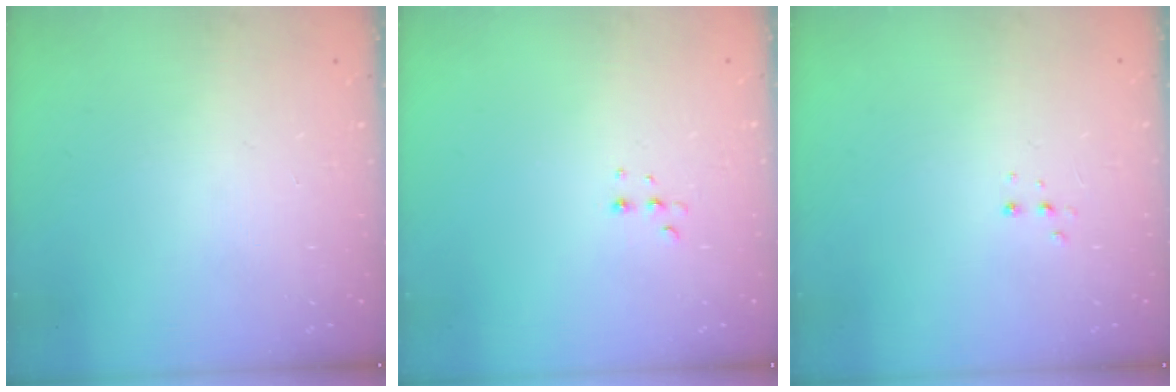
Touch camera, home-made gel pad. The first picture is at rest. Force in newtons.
{"total": 4.2, "press": 4.1, "slide": 0.9}
{"total": 2.7, "press": 2.7, "slide": 0.5}